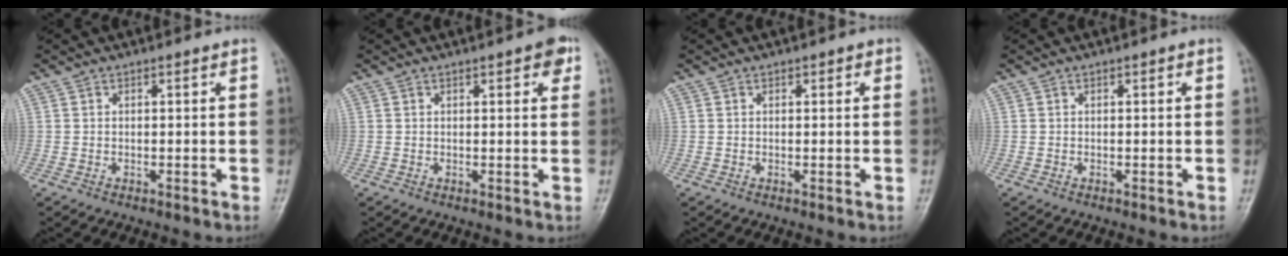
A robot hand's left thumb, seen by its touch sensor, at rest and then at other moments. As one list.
[{"total": 3.3, "force": [1.7, 1.3, 2.6], "torque": [-0.015, -0.002, 0.015]}, {"total": 0.7, "force": [0.4, 0.6, 0.3], "torque": [0.013, -0.001, 0.002]}, {"total": 0.0}]